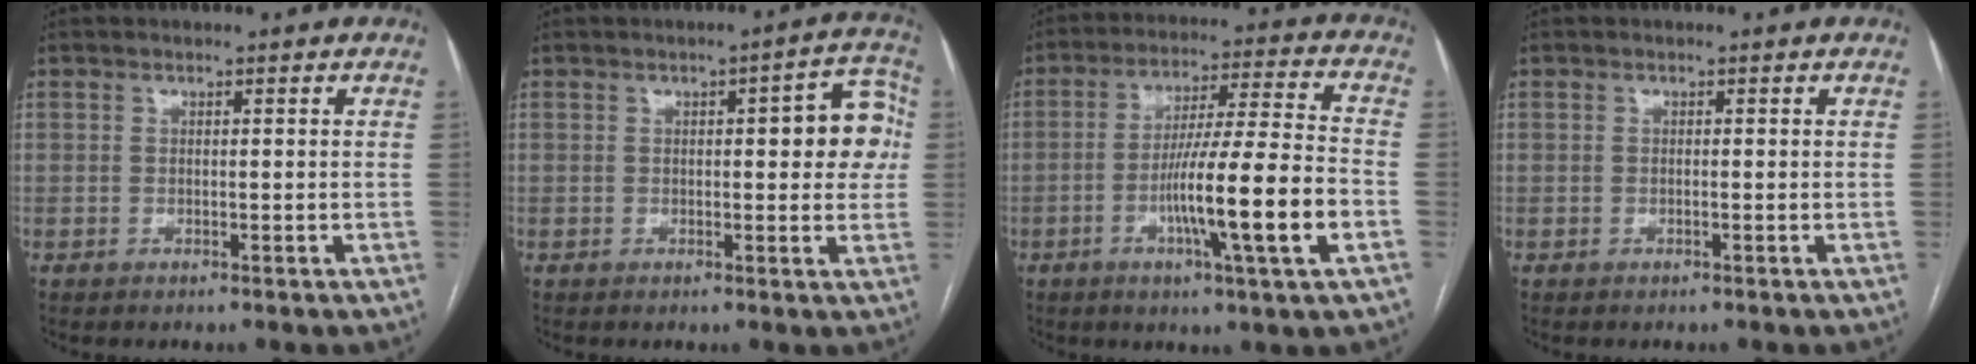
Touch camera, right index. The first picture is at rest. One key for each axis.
{"total": 8.0, "fx": 1.1, "fy": 2.4, "fz": 7.5, "tx": -0.079, "ty": 0.023, "tz": 0.008}
{"total": 15.0, "fx": -4.5, "fy": -0.5, "fz": 14.3, "tx": -0.247, "ty": -0.004, "tz": -0.078}
{"total": 0.0}